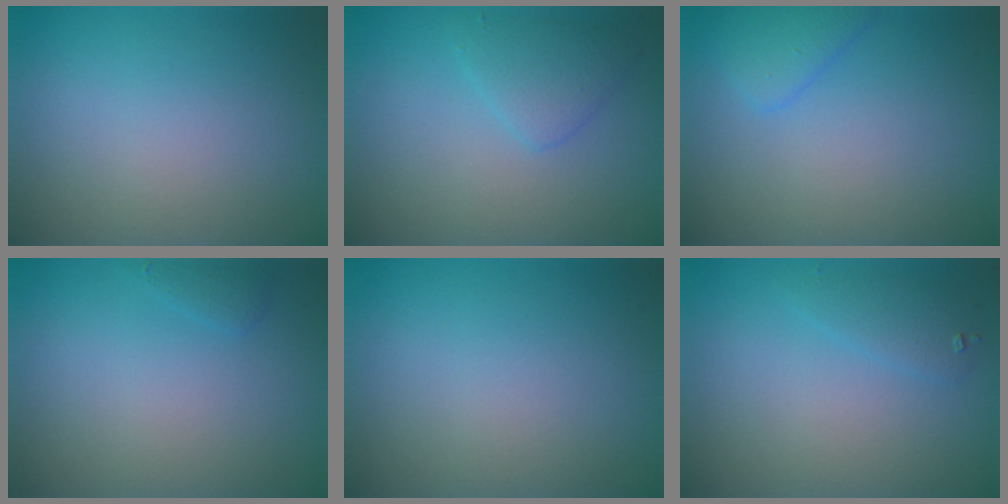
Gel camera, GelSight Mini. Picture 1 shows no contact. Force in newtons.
{"total": 2.1, "press": 2.1, "slide": 0.0}
{"total": 1.9, "press": 1.9, "slide": 0.1}
{"total": 0.8, "press": 0.8, "slide": 0.1}
{"total": 0.0}
{"total": 1.4, "press": 1.4, "slide": 0.0}